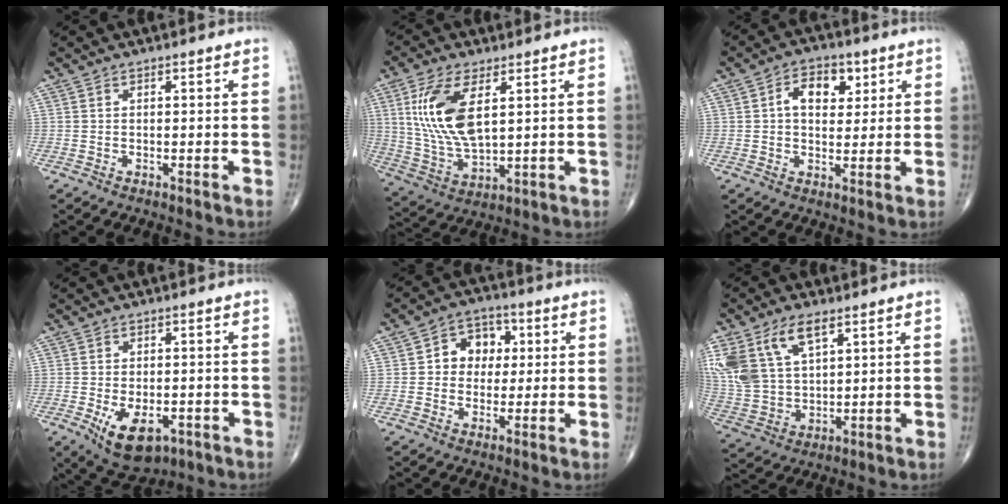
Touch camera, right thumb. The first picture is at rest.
{"total": 14.1, "force": [4.1, 6.3, 11.9], "torque": [-0.249, -0.017, 0.089]}
{"total": 7.8, "force": [2.4, 5.1, 5.4], "torque": [-0.053, -0.001, 0.032]}
{"total": 9.4, "force": [-3.5, 5.2, 6.9], "torque": [-0.102, 0.001, -0.042]}
{"total": 8.1, "force": [1.2, 6.6, 4.5], "torque": [-0.023, 0.012, 0.011]}
{"total": 16.1, "force": [7.7, 8.9, 11.0], "torque": [-0.237, -0.013, 0.156]}